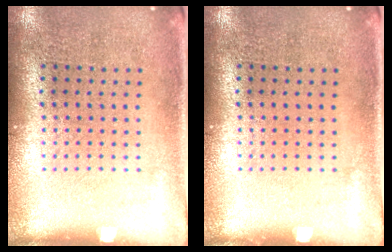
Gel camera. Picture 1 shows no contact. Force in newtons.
{"total": 0.0}